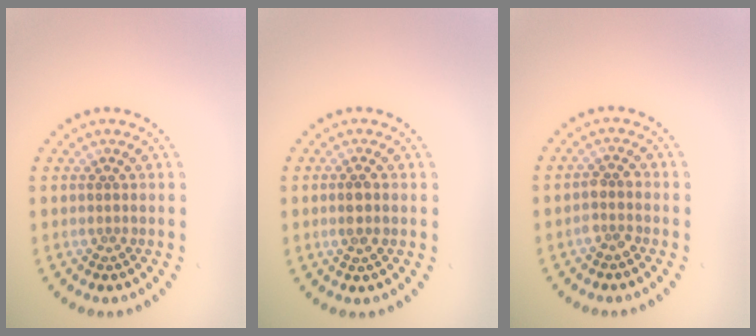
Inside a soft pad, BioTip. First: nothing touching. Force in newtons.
{"total": 1.7, "press": 1.6, "slide": 0.5}
{"total": 1.5, "press": 1.4, "slide": 0.6}